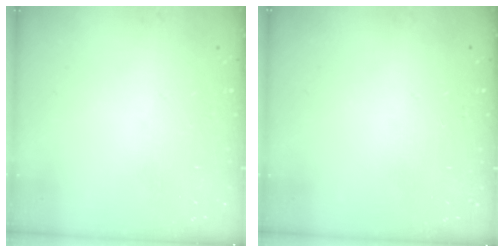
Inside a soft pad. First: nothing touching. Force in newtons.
{"total": 0.0}